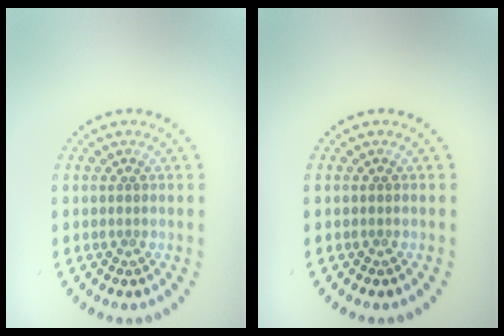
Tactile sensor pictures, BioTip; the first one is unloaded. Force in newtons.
{"total": 0.0}